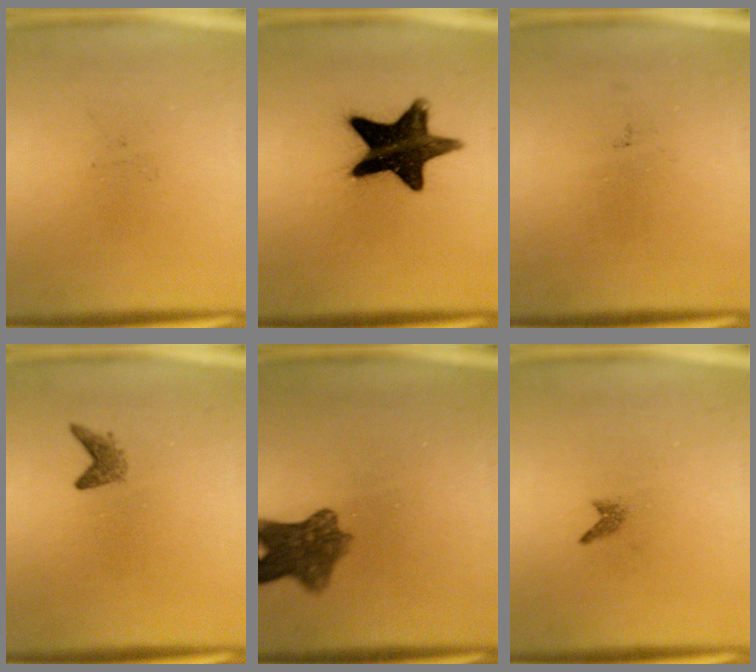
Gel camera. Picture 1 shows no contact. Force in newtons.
{"total": 15.7}
{"total": 0.0}
{"total": 1.4}
{"total": 7.3}
{"total": 0.7}